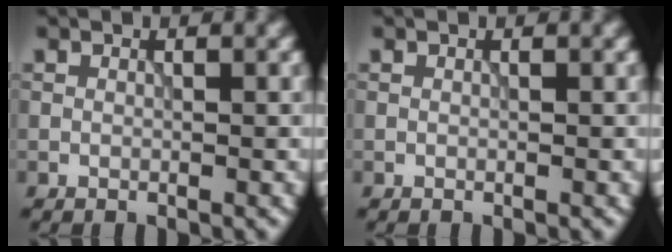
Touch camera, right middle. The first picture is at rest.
{"total": 0.0}